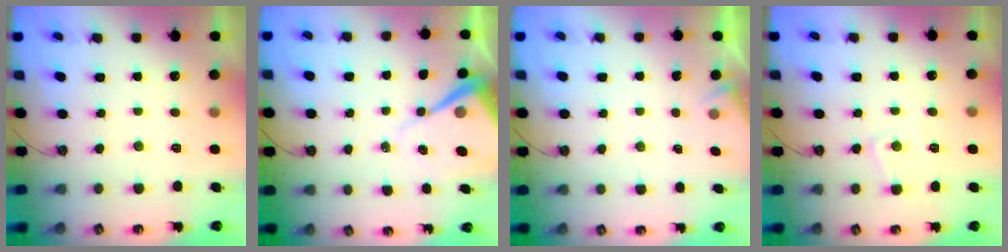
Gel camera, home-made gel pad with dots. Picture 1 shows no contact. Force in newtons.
{"total": 9.6, "press": 9.6, "slide": 0.7}
{"total": 2.5, "press": 2.5, "slide": 0.4}
{"total": 6.4, "press": 6.4, "slide": 0.5}